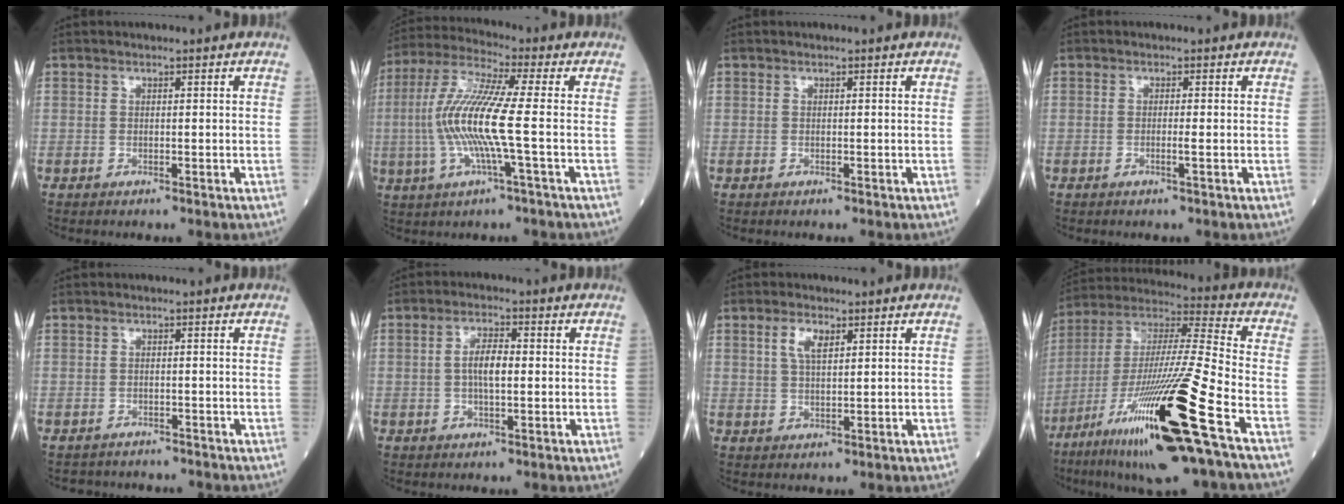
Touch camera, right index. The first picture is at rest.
{"total": 12.0, "force": [-1.4, 0.1, 11.9], "torque": [-0.253, 0.005, -0.037]}
{"total": 0.0}
{"total": 1.1, "force": [-0.3, -0.2, 1.1], "torque": [-0.022, -0.001, -0.008]}
{"total": 3.2, "force": [-2.9, 1.2, -0.4], "torque": [0.005, 0.001, -0.046]}
{"total": 4.4, "force": [0.0, 1.3, 4.2], "torque": [-0.083, 0.007, -0.002]}
{"total": 3.5, "force": [1.6, 1.2, 2.8], "torque": [-0.059, 0.006, 0.033]}
{"total": 24.8, "force": [-11.5, 0.6, 22.0], "torque": [-0.406, -0.052, -0.211]}